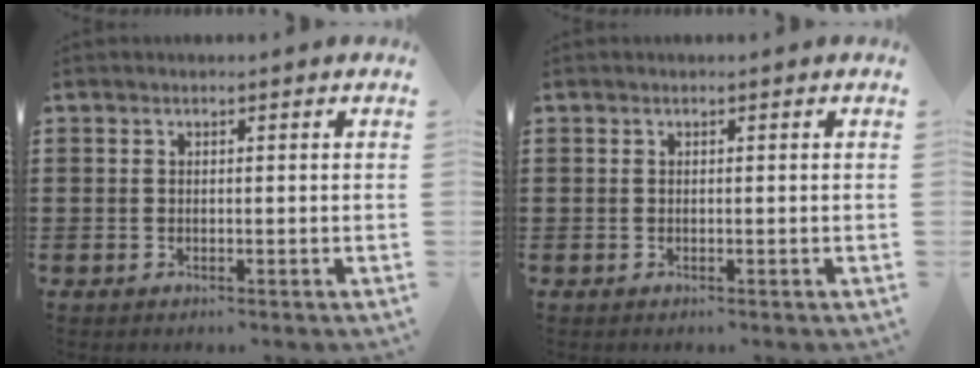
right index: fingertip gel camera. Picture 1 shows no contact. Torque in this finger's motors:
{"motor_torque": [-0.19, 1.08, 0.00, 0.00]}